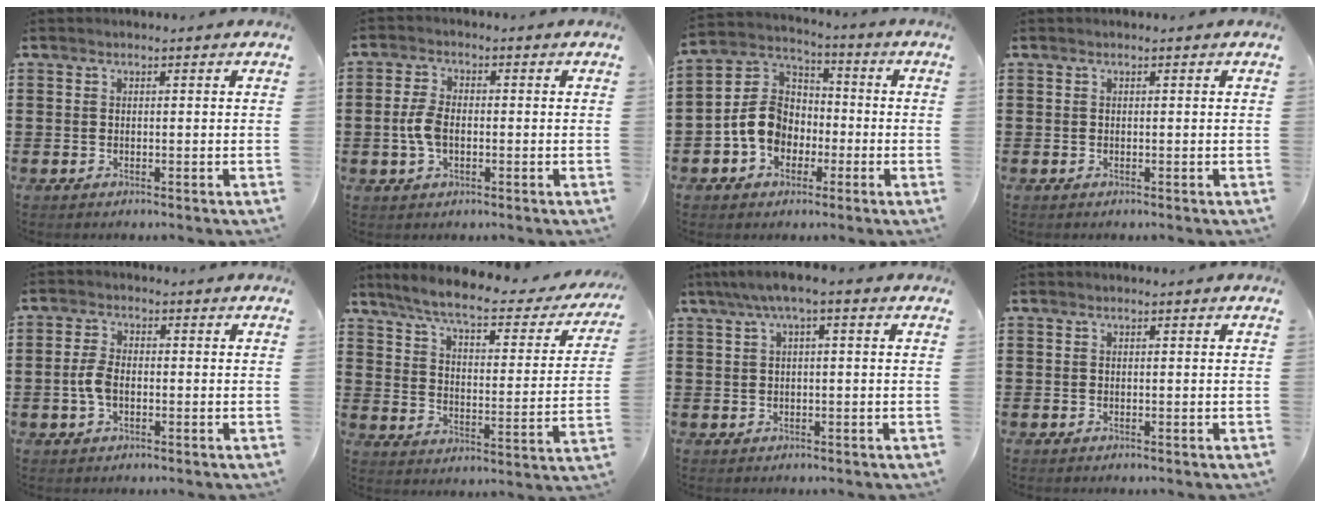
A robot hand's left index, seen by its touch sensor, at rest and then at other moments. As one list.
[{"total": 4.7, "force": [-0.6, 2.5, 3.9], "torque": [-0.093, -0.002, -0.016]}, {"total": 9.0, "force": [-2.5, 7.3, 4.7], "torque": [-0.139, 0.013, -0.056]}, {"total": 0.0}, {"total": 4.1, "force": [-0.7, 2.1, 3.4], "torque": [-0.084, -0.003, -0.018]}, {"total": 6.6, "force": [5.2, 0.5, 4.0], "torque": [-0.098, -0.031, 0.085]}, {"total": 2.6, "force": [-0.1, 0.3, 2.6], "torque": [-0.046, 0.001, -0.004]}, {"total": 0.0}]